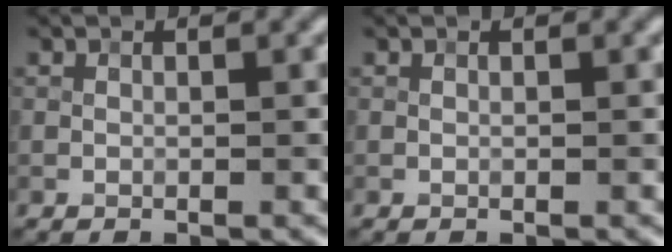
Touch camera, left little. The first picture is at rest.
{"total": 0.0}